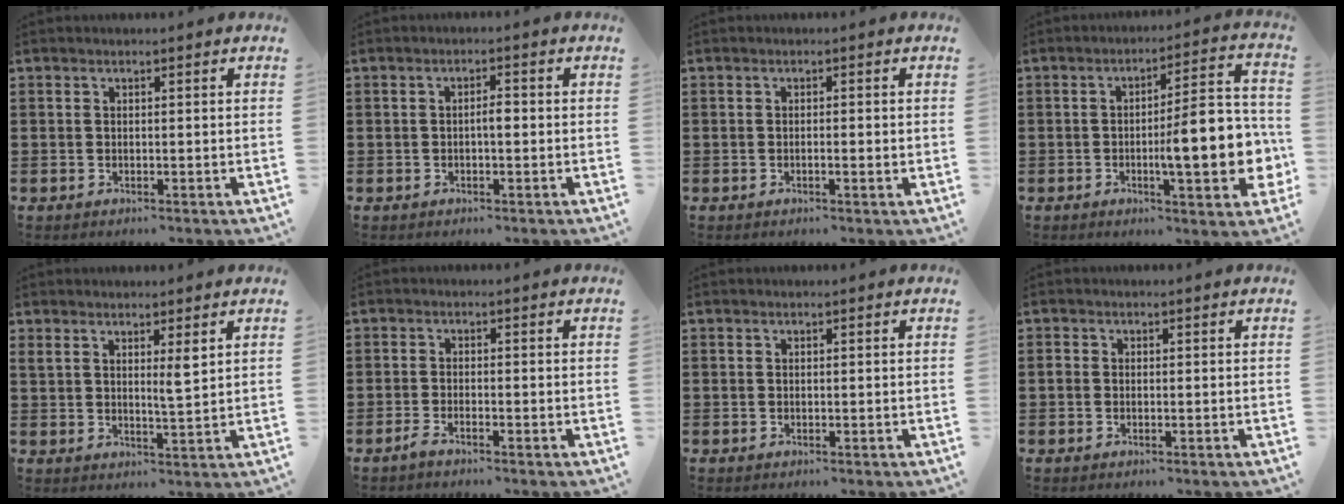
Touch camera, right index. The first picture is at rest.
{"total": 2.0, "force": [-0.3, 0.5, 1.9], "torque": [-0.035, 0.003, -0.008]}
{"total": 1.0, "force": [-0.3, 0.1, 1.0], "torque": [-0.017, -0.003, -0.006]}
{"total": 12.5, "force": [-2.3, 3.0, 11.9], "torque": [-0.156, -0.014, -0.044]}
{"total": 3.5, "force": [2.2, 0.7, 2.7], "torque": [-0.044, -0.005, 0.035]}
{"total": 1.5, "force": [-1.4, -0.1, 0.7], "torque": [-0.020, -0.005, -0.027]}
{"total": 0.0}
{"total": 0.8, "force": [-0.3, 0.6, 0.4], "torque": [-0.009, 0.002, -0.006]}